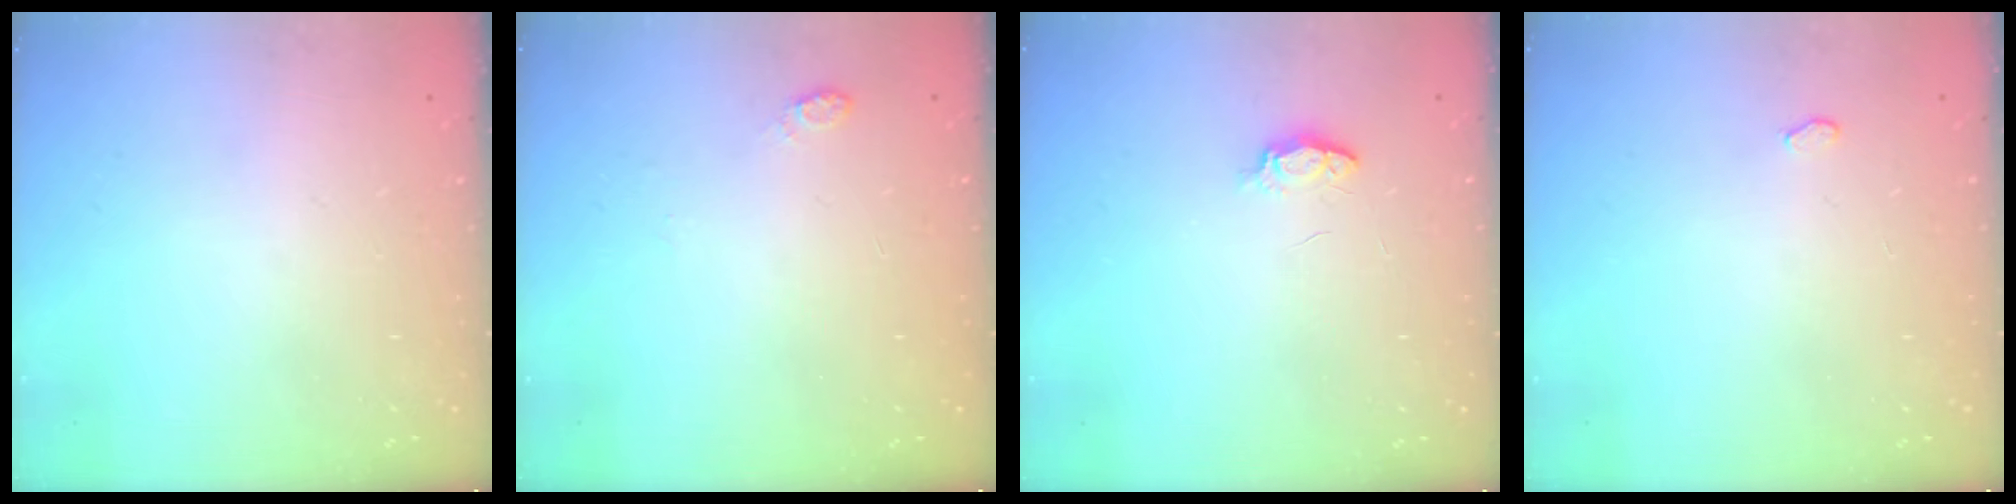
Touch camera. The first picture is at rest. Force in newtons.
{"total": 3.3, "press": 3.2, "slide": 0.5}
{"total": 3.5, "press": 3.5, "slide": 0.6}
{"total": 5.9, "press": 2.8, "slide": 5.2}